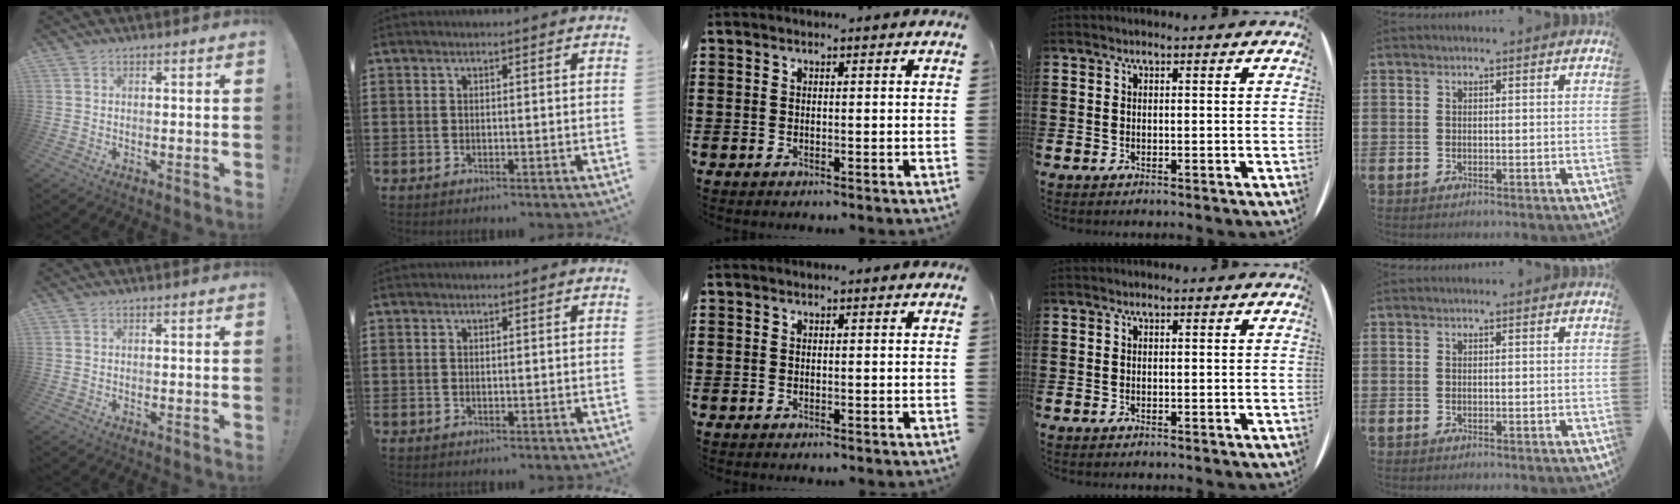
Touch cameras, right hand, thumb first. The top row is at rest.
{}